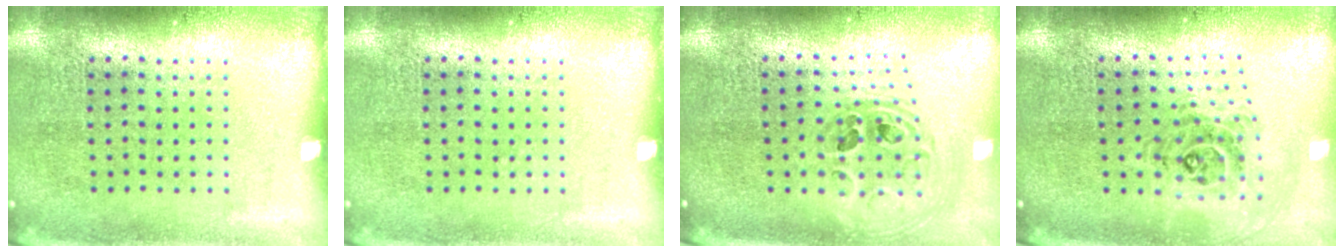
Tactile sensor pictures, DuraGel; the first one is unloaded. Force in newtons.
{"total": 0.0}
{"total": 1.0, "press": 1.0, "slide": 0.3}
{"total": 1.0, "press": 1.0, "slide": 0.3}